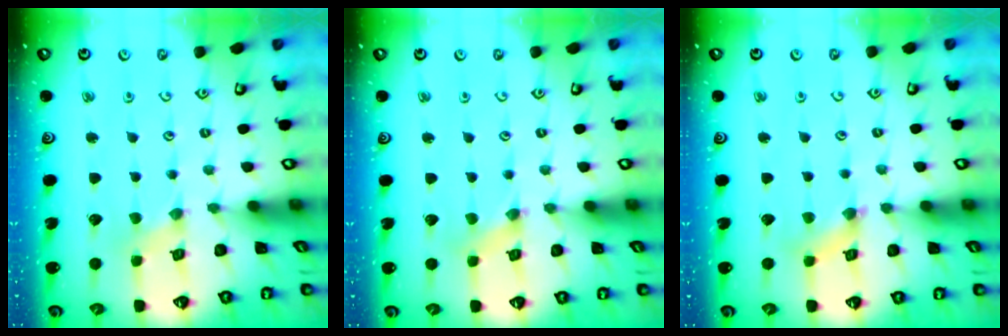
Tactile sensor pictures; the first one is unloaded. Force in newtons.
{"total": 0.6, "press": 0.6, "slide": 0.2}
{"total": 2.9, "press": 2.9, "slide": 0.3}